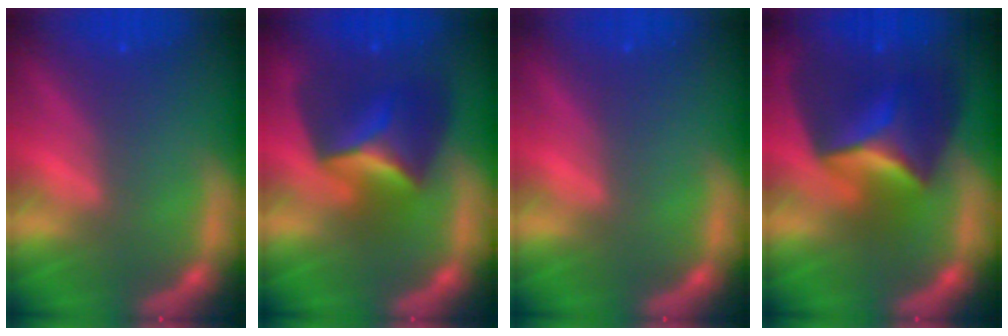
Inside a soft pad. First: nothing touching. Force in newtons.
{"total": 6.9}
{"total": 0.0}
{"total": 8.4}